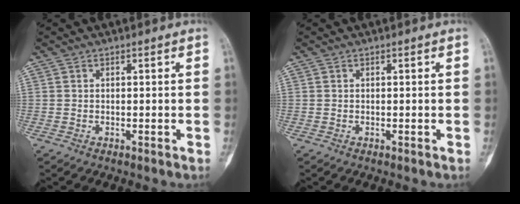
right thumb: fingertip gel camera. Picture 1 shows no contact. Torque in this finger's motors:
{"motor_torque": [0.01, 0.01, 0.02, 0.00, 0.00]}